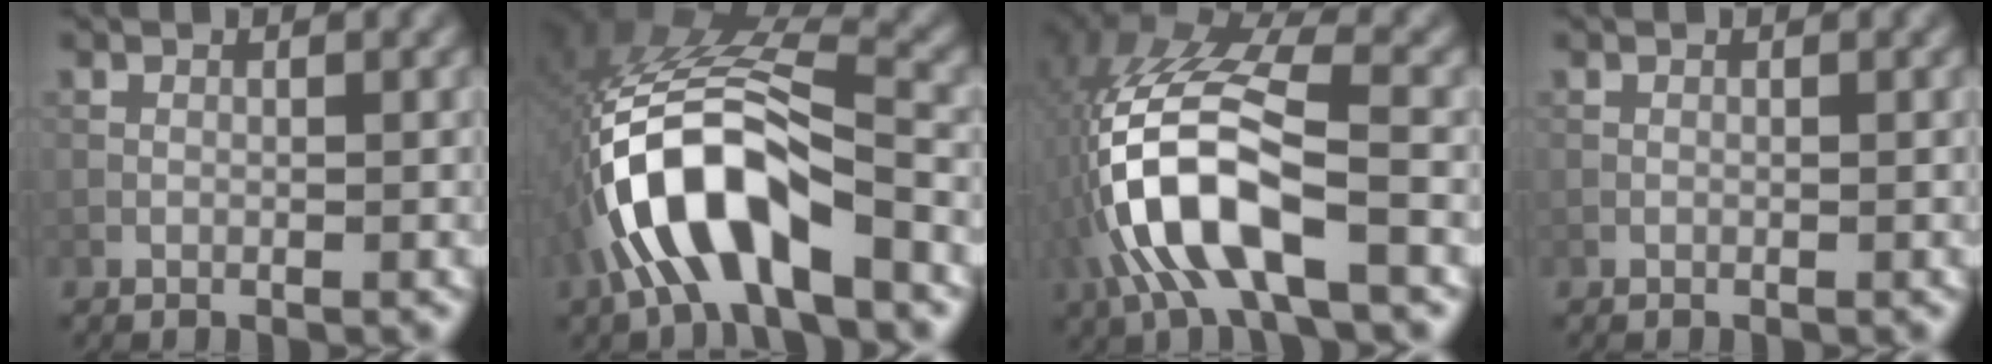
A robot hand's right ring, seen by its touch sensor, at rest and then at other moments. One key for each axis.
{"total": 10.8, "fx": -4.2, "fy": 4.1, "fz": 9.1, "tx": -0.187, "ty": 0.015, "tz": -0.077}
{"total": 11.2, "fx": -3.3, "fy": 4.6, "fz": 9.7, "tx": -0.223, "ty": 0.007, "tz": -0.063}
{"total": 0.0}